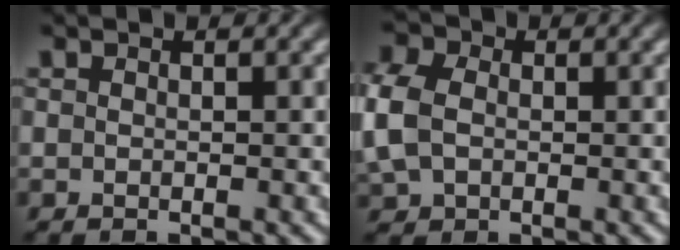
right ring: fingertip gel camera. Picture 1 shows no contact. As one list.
[{"total": 4.5, "force": [0.2, 4.0, 2.0], "torque": [-0.072, -0.010, 0.012]}]